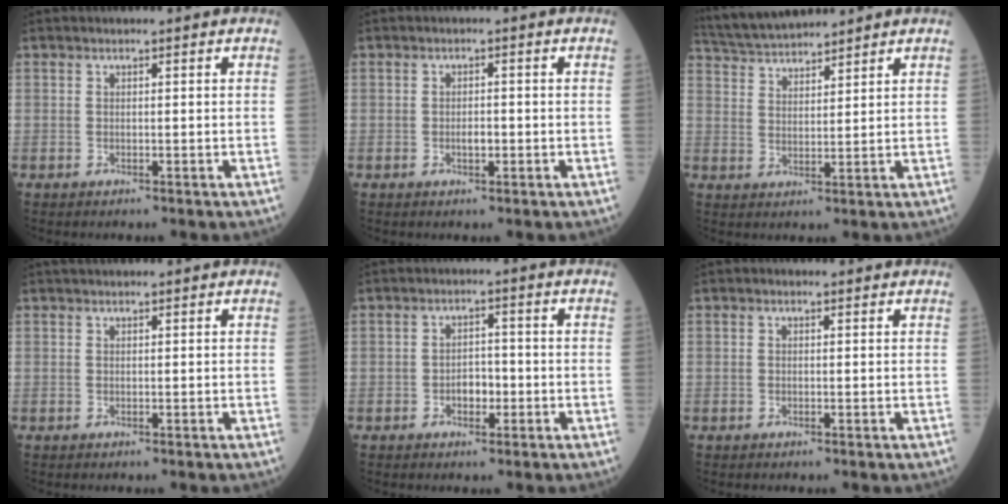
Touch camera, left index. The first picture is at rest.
{"total": 1.5, "force": [-0.6, 0.6, 1.2], "torque": [-0.021, -0.002, -0.010]}
{"total": 9.7, "force": [9.2, 1.0, 2.8], "torque": [-0.063, 0.027, 0.171]}
{"total": 2.6, "force": [2.3, 0.5, 1.1], "torque": [-0.008, 0.028, 0.035]}
{"total": 3.0, "force": [-1.2, 1.7, 2.2], "torque": [-0.031, 0.003, -0.020]}
{"total": 0.6, "force": [0.3, 0.5, 0.2], "torque": [-0.005, -0.001, 0.000]}